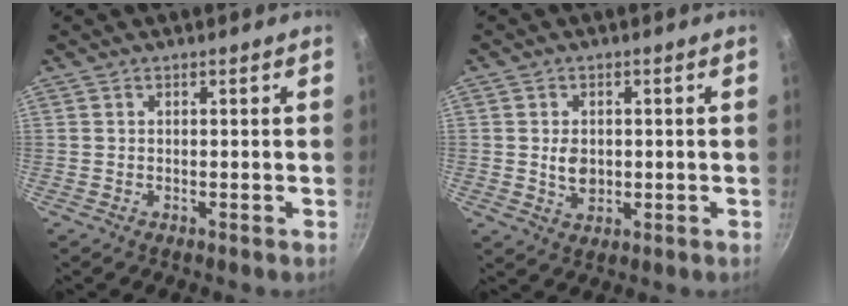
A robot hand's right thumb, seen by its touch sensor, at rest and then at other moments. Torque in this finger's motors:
{"motor_torque": [-0.11, -0.03, 0.06, 0.00, 0.01]}